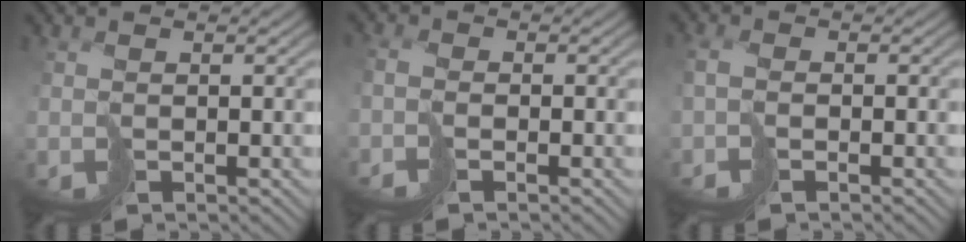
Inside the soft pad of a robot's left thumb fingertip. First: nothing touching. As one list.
[{"total": 1.7, "force": [-1.4, 0.6, 0.6], "torque": [0.000, 0.010, -0.032]}, {"total": 2.0, "force": [-0.9, 1.2, 1.4], "torque": [-0.025, 0.010, -0.021]}]